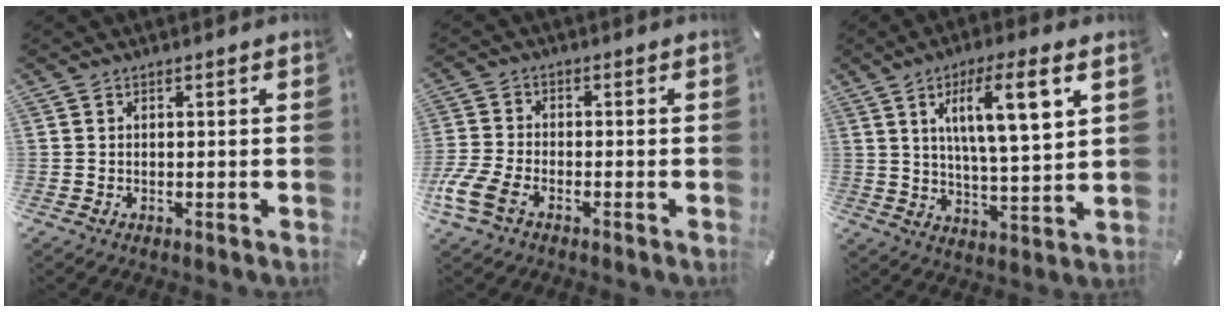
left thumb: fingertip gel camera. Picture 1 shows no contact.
{"total": 6.8, "force": [-3.6, 3.6, 4.5], "torque": [-0.122, -0.003, -0.073]}
{"total": 12.8, "force": [6.0, 3.0, 10.9], "torque": [-0.181, -0.011, 0.094]}